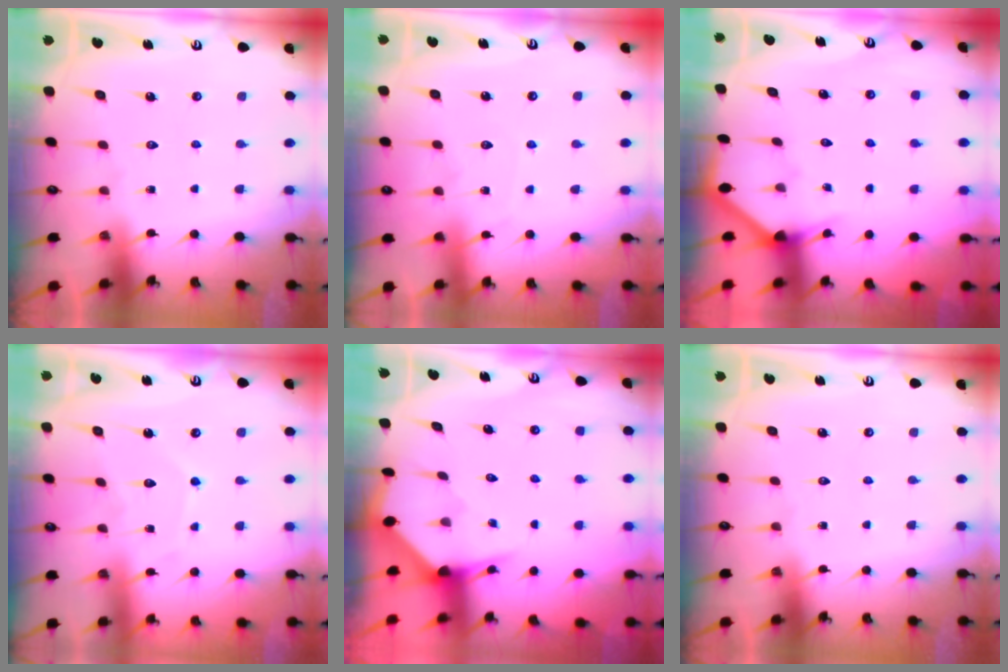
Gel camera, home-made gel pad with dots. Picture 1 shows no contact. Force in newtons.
{"total": 3.1, "press": 3.1, "slide": 0.4}
{"total": 2.6, "press": 2.6, "slide": 0.3}
{"total": 5.2, "press": 5.2, "slide": 0.7}
{"total": 3.3, "press": 3.3, "slide": 0.3}
{"total": 0.0}